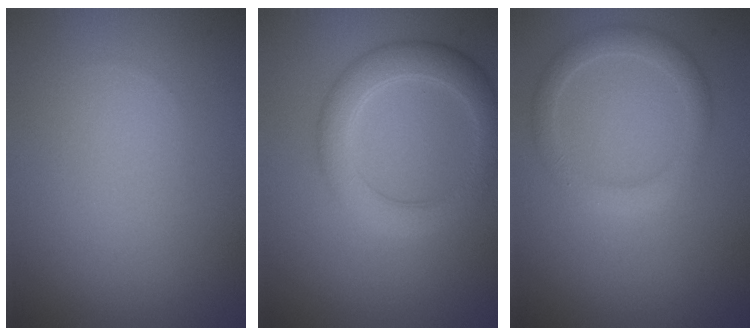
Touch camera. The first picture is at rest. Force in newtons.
{"total": 3.9, "press": 3.9, "slide": 0.3}
{"total": 2.4, "press": 2.4, "slide": 0.1}